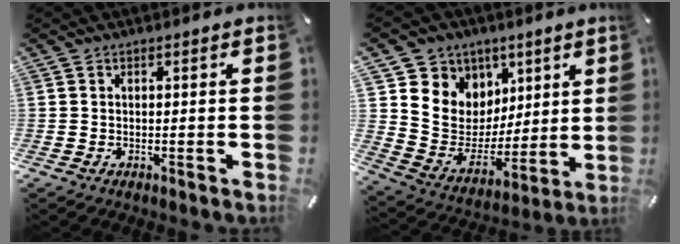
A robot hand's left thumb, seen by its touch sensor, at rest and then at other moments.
{"total": 10.7, "force": [3.1, 10.3, 0.2], "torque": [-0.009, -0.046, 0.071]}